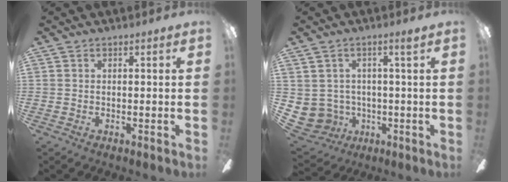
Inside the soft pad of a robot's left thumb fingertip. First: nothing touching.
{"total": 6.2, "force": [0.8, 5.9, 1.8], "torque": [-0.064, -0.006, 0.020]}